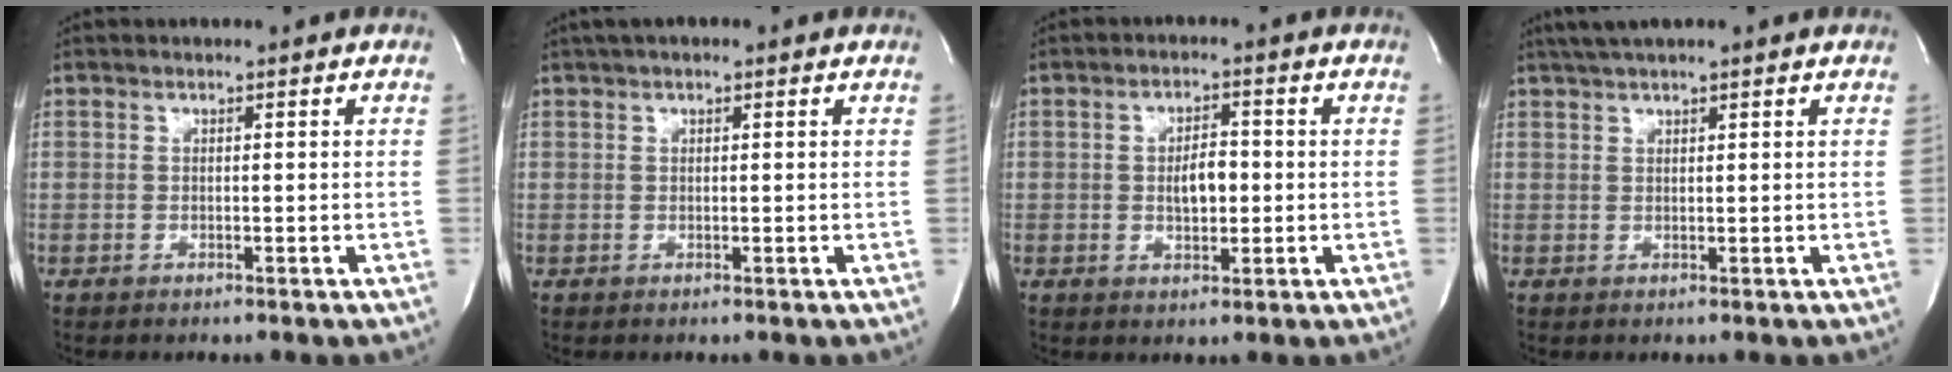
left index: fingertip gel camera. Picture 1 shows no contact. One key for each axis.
{"total": 2.6, "fx": 1.4, "fy": 1.0, "fz": 1.9, "tx": -0.035, "ty": 0.016, "tz": 0.021}
{"total": 4.1, "fx": -0.6, "fy": 1.9, "fz": 3.6, "tx": -0.058, "ty": -0.008, "tz": -0.008}
{"total": 4.4, "fx": 3.5, "fy": -0.1, "fz": 2.7, "tx": -0.048, "ty": 0.022, "tz": 0.061}